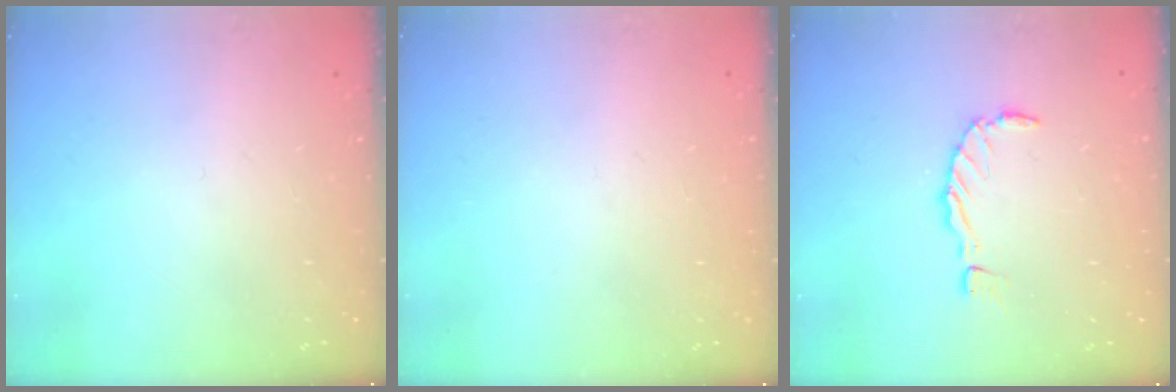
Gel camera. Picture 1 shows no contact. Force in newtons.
{"total": 0.0}
{"total": 0.0}